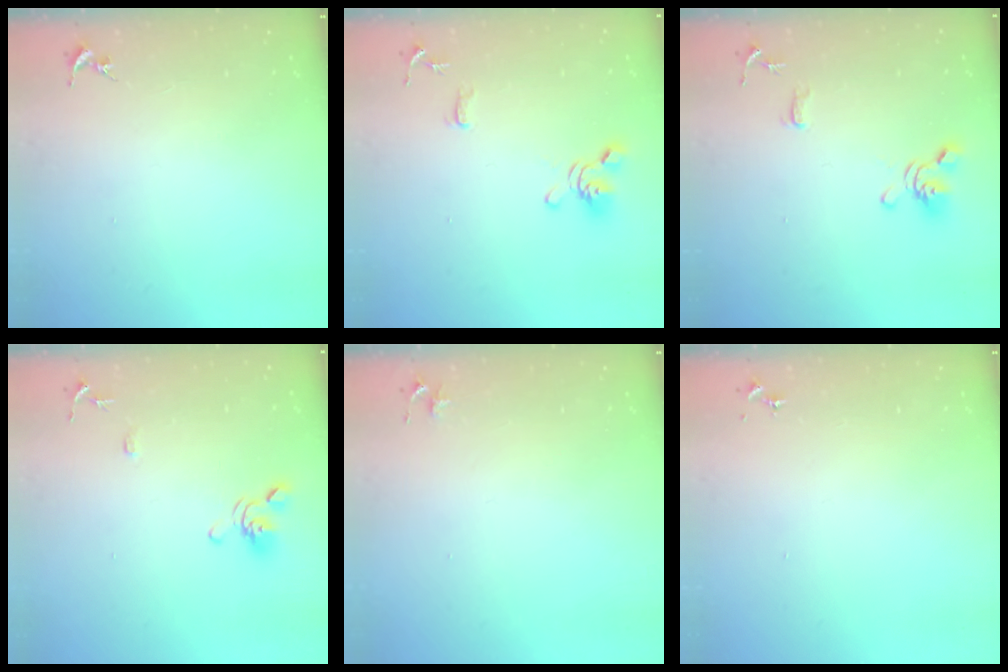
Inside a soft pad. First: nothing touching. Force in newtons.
{"total": 10.0, "press": 9.9, "slide": 1.7}
{"total": 10.0, "press": 9.9, "slide": 1.7}
{"total": 9.3, "press": 9.1, "slide": 1.4}
{"total": 3.2, "press": 3.2, "slide": 0.4}
{"total": 0.0}